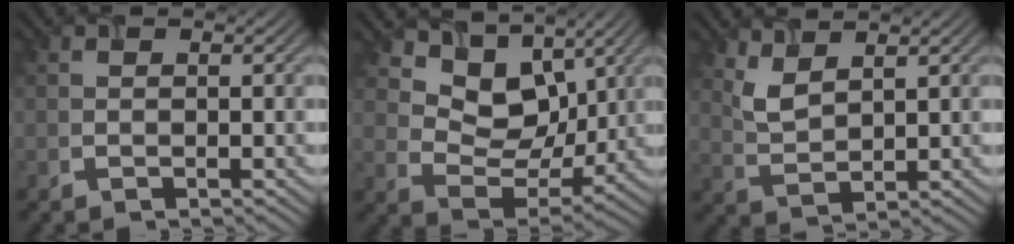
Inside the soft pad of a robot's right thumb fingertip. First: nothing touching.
{"total": 9.8, "force": [5.6, 6.1, 5.2], "torque": [-0.110, -0.012, 0.104]}
{"total": 3.9, "force": [2.8, 1.4, 2.4], "torque": [-0.070, -0.005, 0.065]}